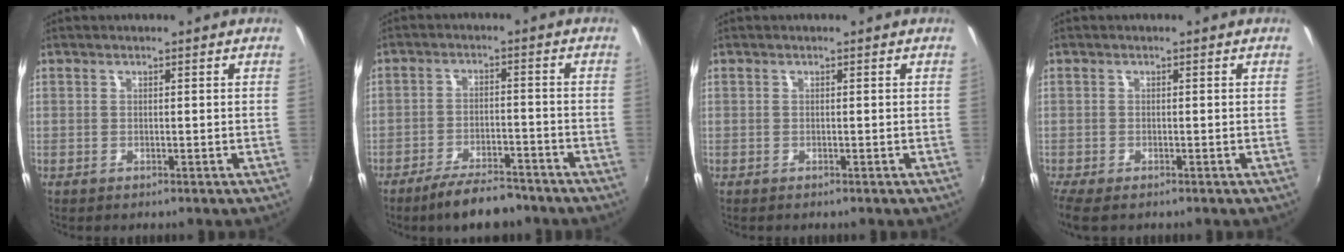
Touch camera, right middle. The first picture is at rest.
{"total": 9.3, "force": [-7.6, 2.7, 4.5], "torque": [-0.098, -0.005, -0.119]}
{"total": 0.0}
{"total": 4.1, "force": [-2.9, 1.0, 2.7], "torque": [-0.059, -0.022, -0.051]}